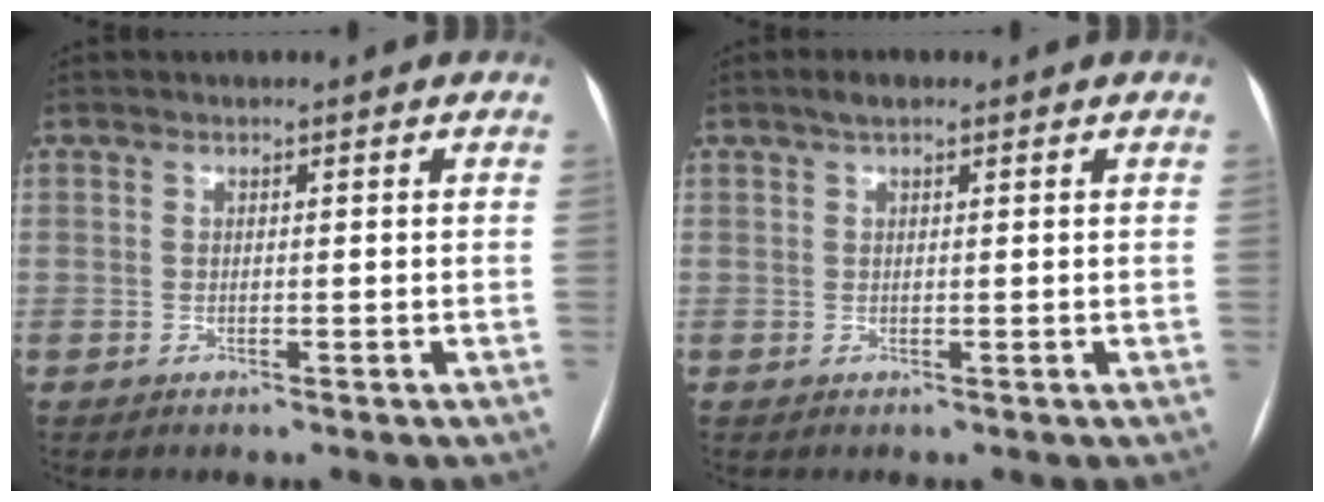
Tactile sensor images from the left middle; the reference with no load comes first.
{"total": 1.8, "force": [1.2, 0.6, 1.2], "torque": [-0.023, 0.013, 0.019]}